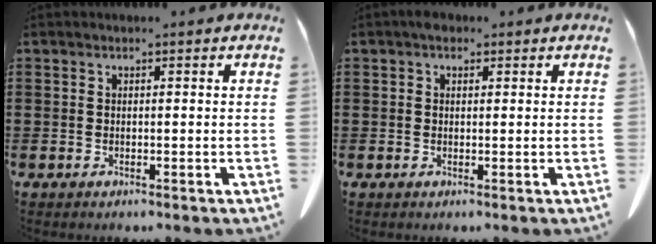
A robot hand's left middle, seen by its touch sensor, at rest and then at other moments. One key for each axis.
{"total": 1.2, "fx": 0.6, "fy": 0.8, "fz": 0.7, "tx": -0.007, "ty": 0.003, "tz": 0.008}